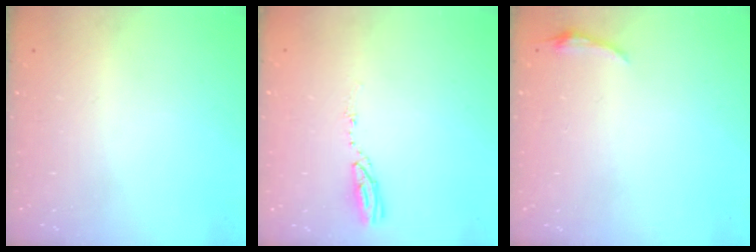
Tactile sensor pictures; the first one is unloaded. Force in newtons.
{"total": 4.0, "press": 4.0, "slide": 0.3}
{"total": 4.2, "press": 3.6, "slide": 2.0}